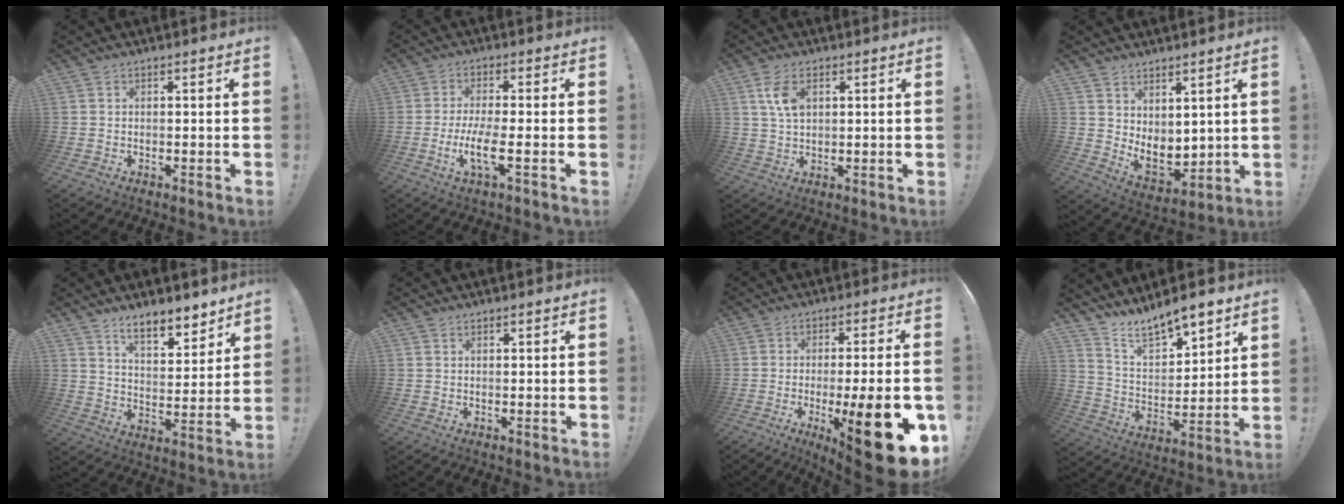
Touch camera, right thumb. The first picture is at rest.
{"total": 8.7, "force": [-2.1, 1.5, 8.3], "torque": [-0.174, -0.014, -0.043]}
{"total": 6.8, "force": [2.5, 3.7, 5.1], "torque": [-0.095, -0.005, 0.044]}
{"total": 7.2, "force": [3.1, 5.3, 3.8], "torque": [-0.041, -0.040, 0.071]}
{"total": 9.7, "force": [8.0, 3.2, 4.4], "torque": [-0.062, -0.060, 0.146]}
{"total": 0.6, "force": [0.5, 0.2, 0.1], "torque": [-0.002, 0.000, 0.011]}
{"total": 20.2, "force": [-6.3, 4.1, 18.8], "torque": [-0.250, 0.019, -0.083]}
{"total": 10.4, "force": [9.6, 3.0, 2.9], "torque": [-0.062, -0.078, 0.178]}